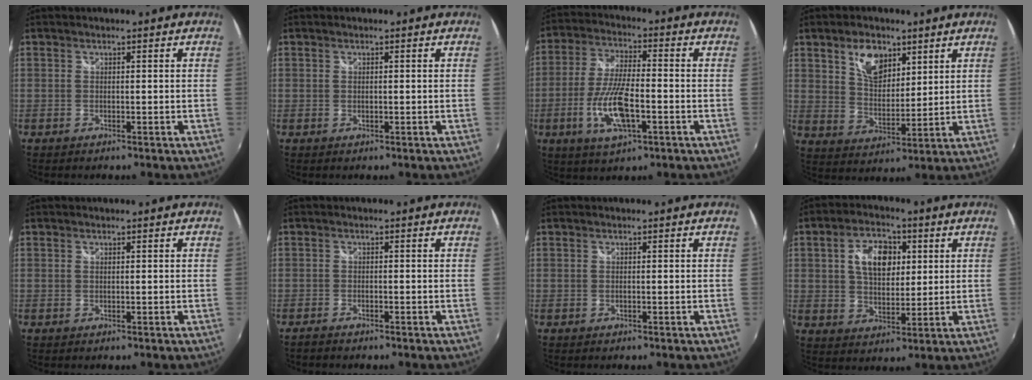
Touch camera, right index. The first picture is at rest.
{"total": 0.0}
{"total": 11.4, "force": [-3.8, 3.6, 10.2], "torque": [-0.209, -0.008, -0.072]}
{"total": 8.6, "force": [4.7, 5.0, 5.1], "torque": [-0.081, 0.009, 0.088]}
{"total": 0.0}
{"total": 1.9, "force": [-1.7, 0.4, 0.6], "torque": [-0.020, -0.008, -0.035]}
{"total": 0.0}
{"total": 9.9, "force": [2.8, 6.2, 7.2], "torque": [-0.124, 0.020, 0.050]}